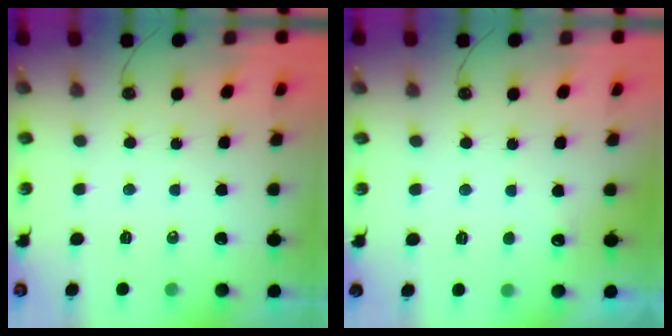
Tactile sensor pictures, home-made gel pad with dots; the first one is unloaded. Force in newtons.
{"total": 1.5, "press": 1.2, "slide": 0.9}